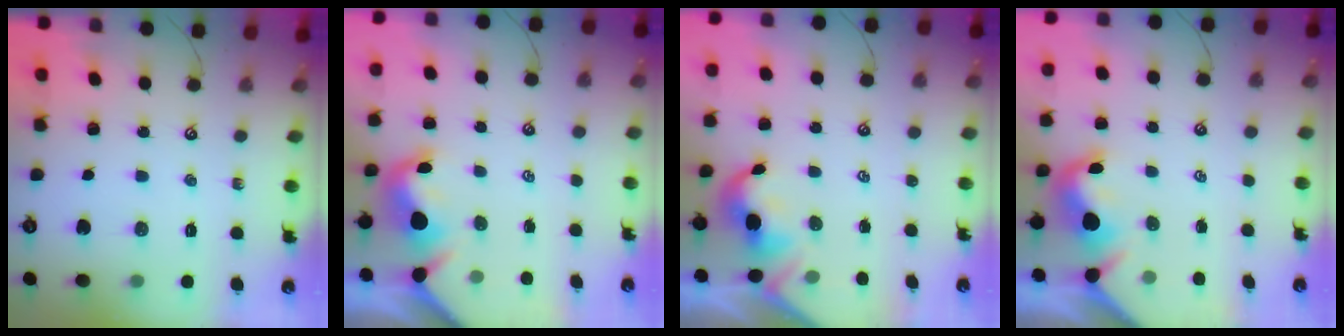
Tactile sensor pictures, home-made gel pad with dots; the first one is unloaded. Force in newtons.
{"total": 1.5, "press": 1.2, "slide": 0.9}
{"total": 2.1, "press": 2.0, "slide": 0.5}
{"total": 1.7, "press": 1.6, "slide": 0.5}